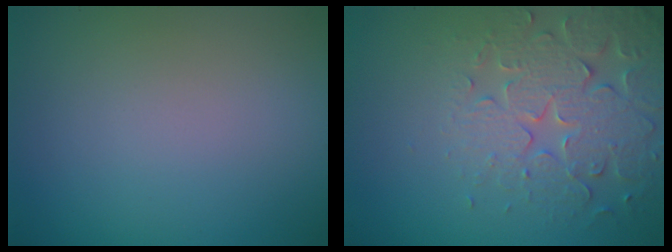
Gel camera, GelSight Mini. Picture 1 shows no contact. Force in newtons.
{"total": 4.8, "press": 4.6, "slide": 1.5}